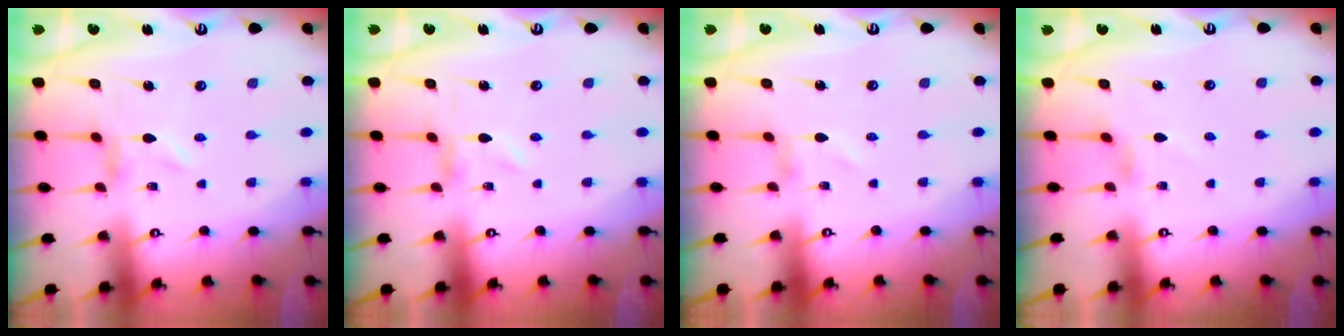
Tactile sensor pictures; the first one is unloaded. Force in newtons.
{"total": 0.0}
{"total": 0.9, "press": 0.9, "slide": 0.1}
{"total": 3.0, "press": 2.9, "slide": 0.5}